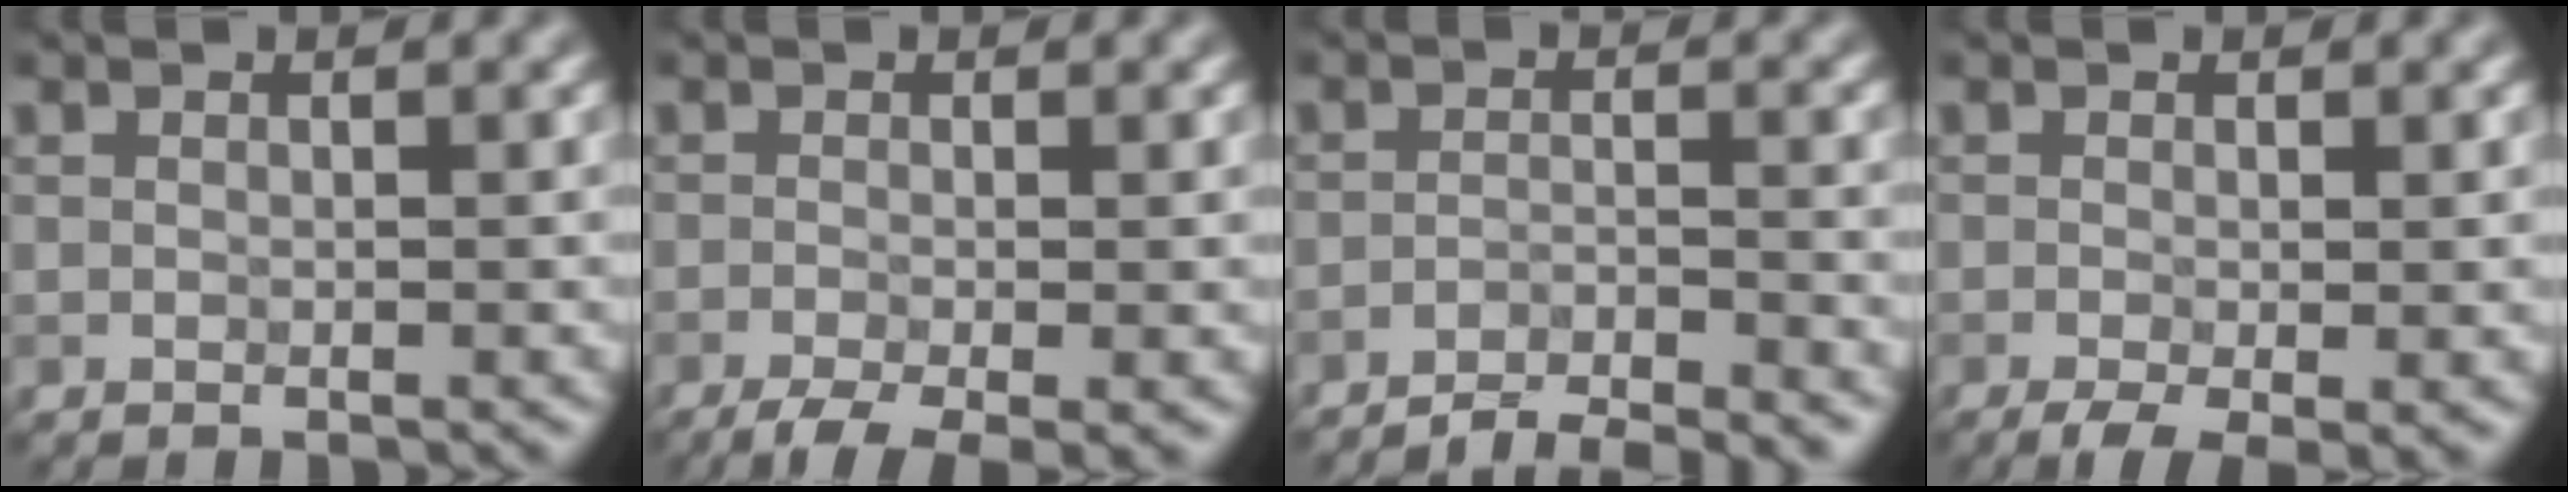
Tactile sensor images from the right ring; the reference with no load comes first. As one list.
[{"total": 4.6, "force": [-2.6, 1.2, 3.6], "torque": [-0.057, -0.010, -0.046]}, {"total": 4.6, "force": [-4.2, 0.5, 1.7], "torque": [-0.023, 0.002, -0.077]}, {"total": 3.4, "force": [-1.4, 0.9, 3.0], "torque": [-0.052, -0.009, -0.023]}]